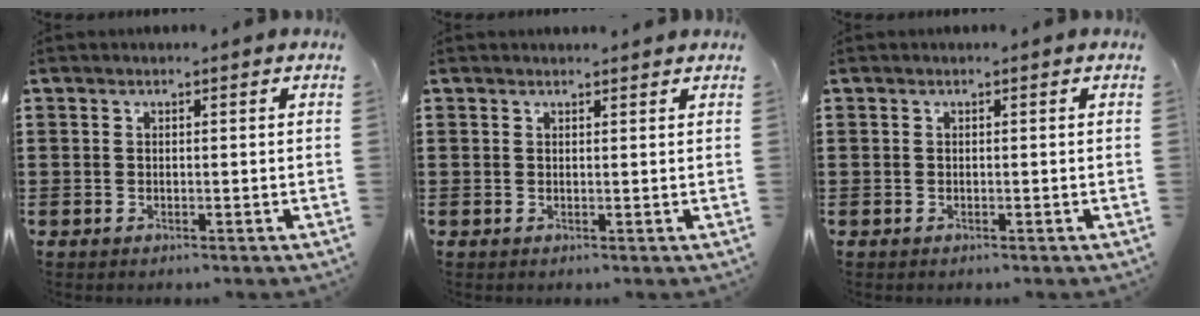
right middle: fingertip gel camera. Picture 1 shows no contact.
{"total": 0.7, "force": [0.7, 0.1, 0.1], "torque": [0.003, -0.004, 0.012]}
{"total": 0.0}